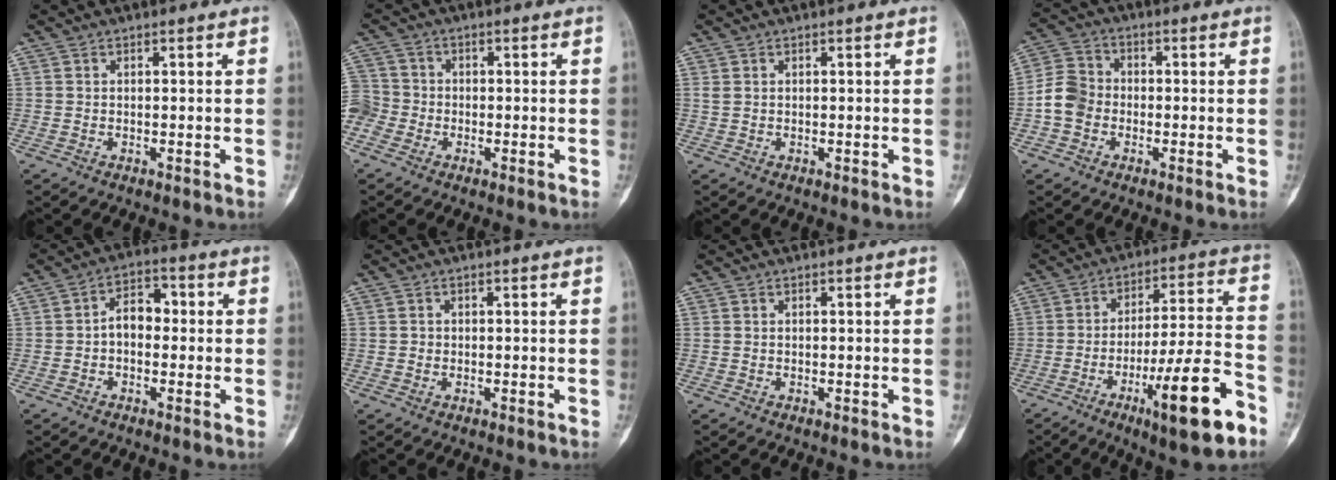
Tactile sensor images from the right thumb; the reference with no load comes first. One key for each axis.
{"total": 7.6, "fx": -2.9, "fy": 6.6, "fz": 2.1, "tx": -0.055, "ty": 0.020, "tz": -0.064}
{"total": 1.1, "fx": 0.3, "fy": 0.9, "fz": 0.6, "tx": -0.014, "ty": 0.005, "tz": 0.008}
{"total": 6.7, "fx": -1.6, "fy": 5.7, "fz": 3.3, "tx": -0.048, "ty": 0.022, "tz": -0.044}
{"total": 6.1, "fx": -0.3, "fy": 4.1, "fz": 4.4, "tx": -0.053, "ty": 0.024, "tz": -0.016}
{"total": 0.6, "fx": -0.1, "fy": 0.5, "fz": 0.1, "tx": 0.000, "ty": 0.003, "tz": -0.004}
{"total": 0.0}
{"total": 17.8, "fx": -8.8, "fy": 2.7, "fz": 15.3, "tx": -0.254, "ty": 0.038, "tz": -0.131}